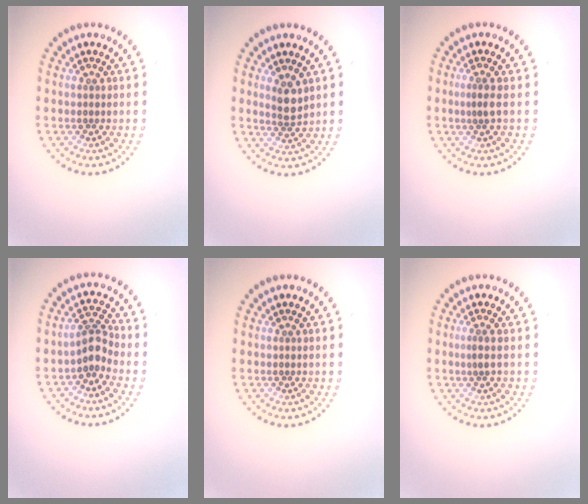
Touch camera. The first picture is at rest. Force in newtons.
{"total": 2.2, "press": 1.8, "slide": 1.1}
{"total": 1.2, "press": 0.8, "slide": 0.9}
{"total": 2.4, "press": 1.8, "slide": 1.6}
{"total": 0.0}
{"total": 0.8, "press": 0.5, "slide": 0.6}